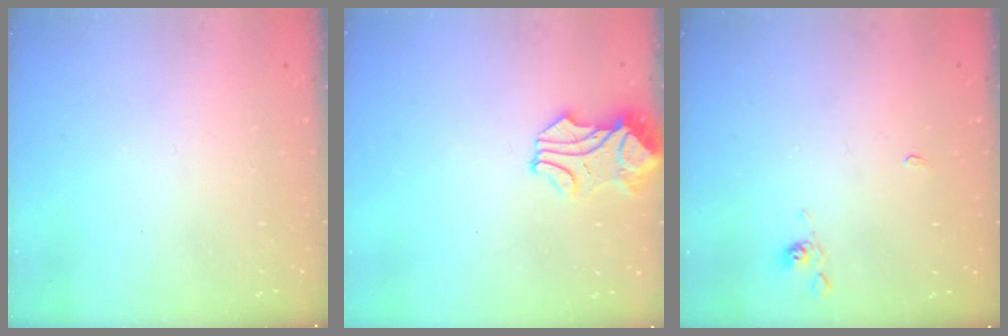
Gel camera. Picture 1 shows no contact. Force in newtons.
{"total": 0.9, "press": 0.7, "slide": 0.7}
{"total": 2.6, "press": 2.6, "slide": 0.6}